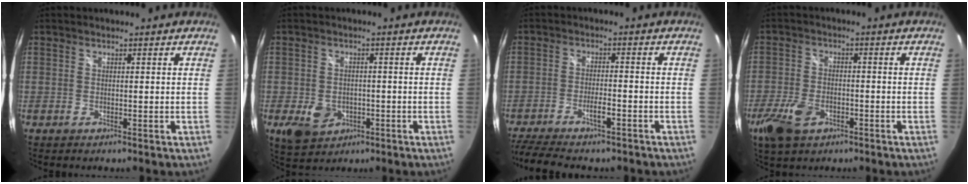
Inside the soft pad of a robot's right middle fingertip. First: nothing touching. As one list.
[{"total": 7.2, "force": [-2.7, 5.5, 3.8], "torque": [-0.090, -0.003, -0.034]}, {"total": 9.9, "force": [-7.9, 2.2, 5.5], "torque": [-0.126, -0.016, -0.132]}, {"total": 9.0, "force": [-4.8, 5.4, 5.4], "torque": [-0.138, -0.012, -0.088]}]